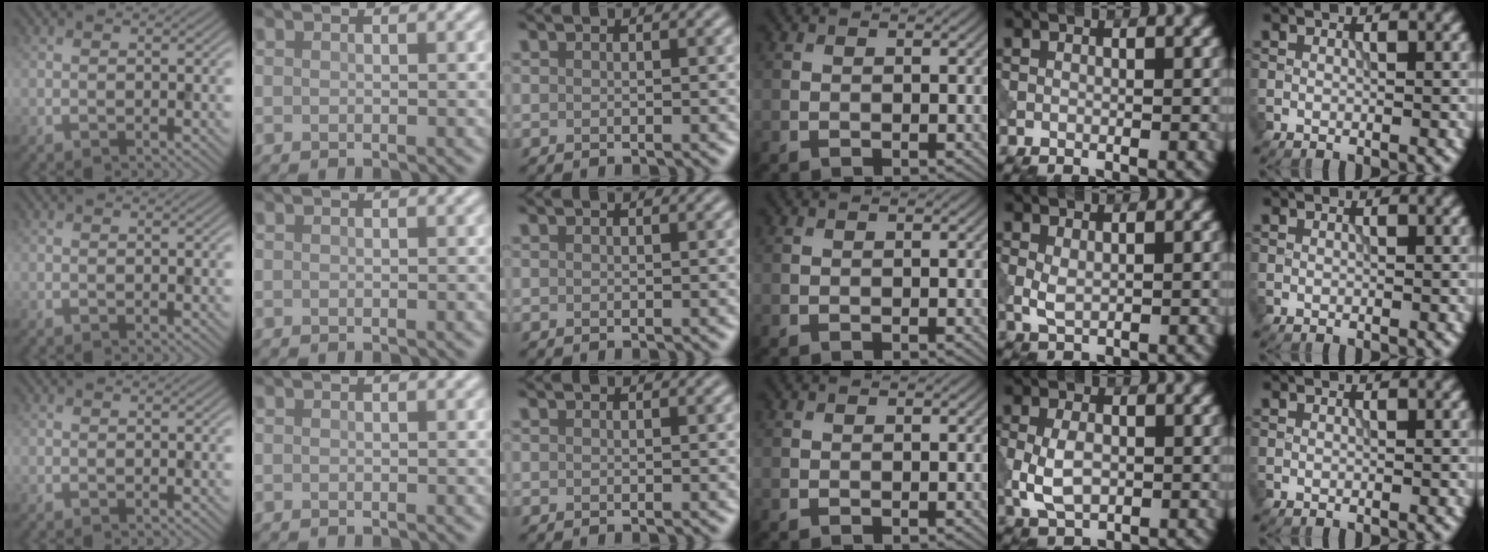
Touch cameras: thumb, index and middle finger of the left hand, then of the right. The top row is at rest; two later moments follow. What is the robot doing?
{"motion": "press", "object": "tv remote"}